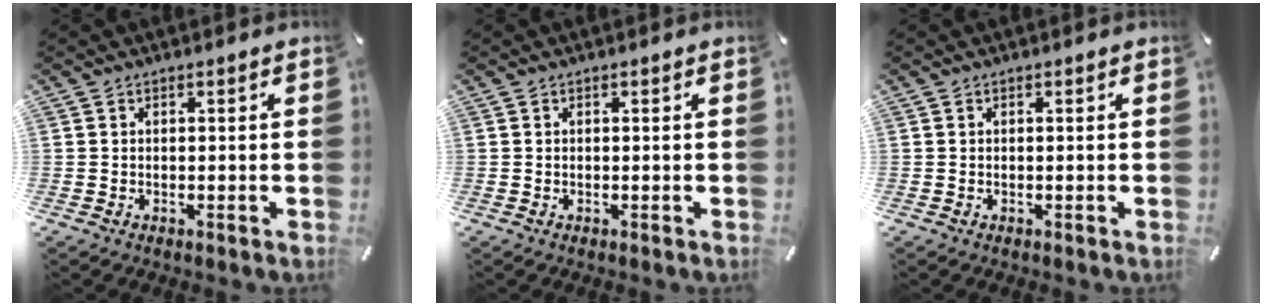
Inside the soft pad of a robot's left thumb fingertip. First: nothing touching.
{"total": 0.0}
{"total": 0.0}